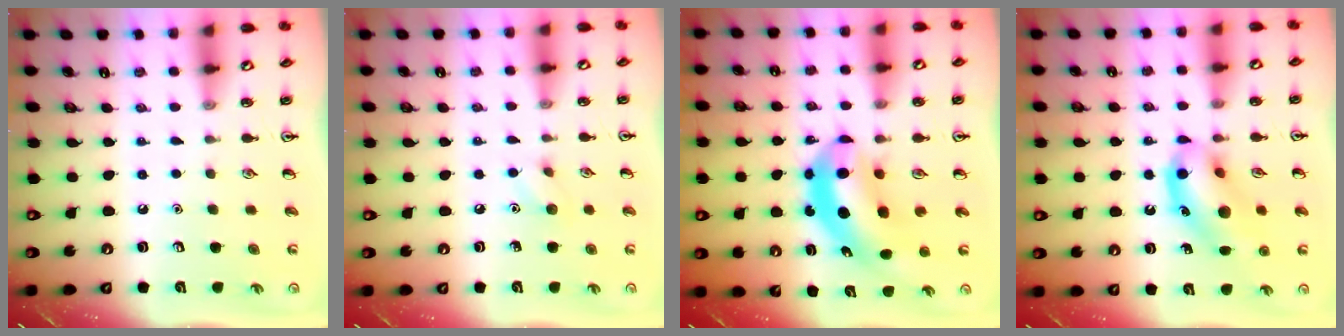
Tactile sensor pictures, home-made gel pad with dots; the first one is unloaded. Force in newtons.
{"total": 6.0, "press": 5.7, "slide": 1.6}
{"total": 10.9, "press": 10.4, "slide": 3.1}
{"total": 13.0, "press": 12.9, "slide": 1.9}